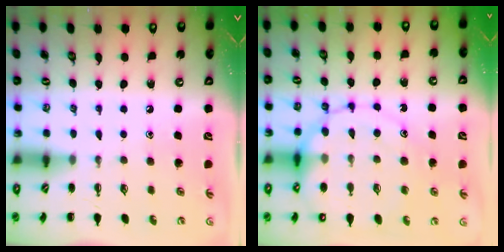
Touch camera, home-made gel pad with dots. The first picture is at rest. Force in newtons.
{"total": 15.2, "press": 15.0, "slide": 2.4}